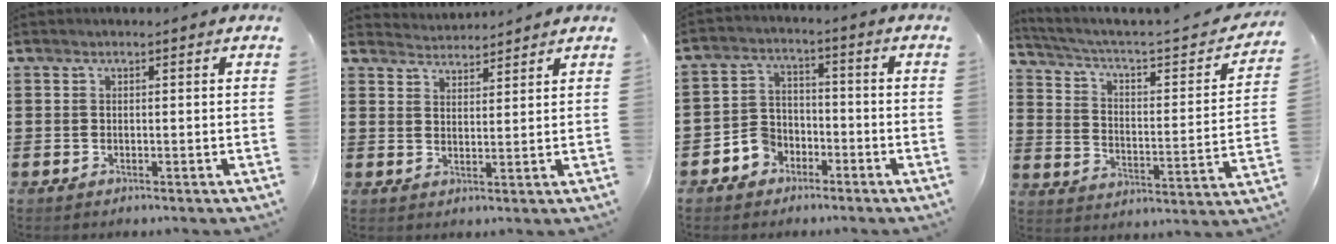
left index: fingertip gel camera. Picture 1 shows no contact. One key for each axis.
{"total": 2.8, "fx": 2.7, "fy": 0.0, "fz": -0.5, "tx": 0.000, "ty": -0.010, "tz": 0.052}
{"total": 4.6, "fx": -2.9, "fy": 3.4, "fz": 0.8, "tx": -0.029, "ty": 0.008, "tz": -0.060}
{"total": 3.1, "fx": 1.7, "fy": 0.7, "fz": 2.5, "tx": -0.064, "ty": -0.026, "tz": 0.015}